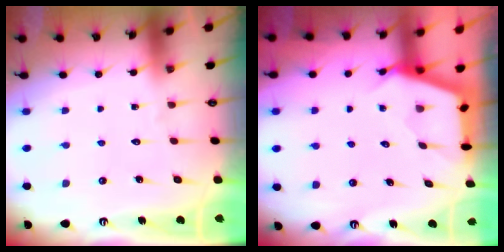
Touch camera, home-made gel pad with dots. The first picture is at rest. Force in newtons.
{"total": 2.6, "press": 2.6, "slide": 0.4}